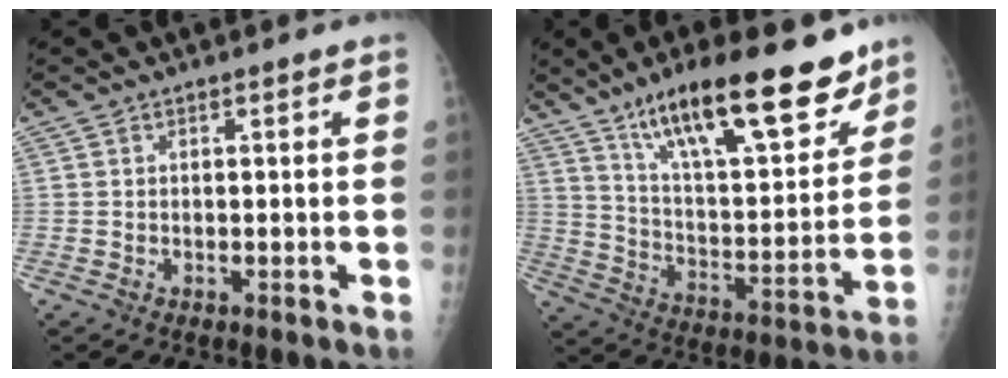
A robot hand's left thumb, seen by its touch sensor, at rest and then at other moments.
{"total": 24.2, "force": [16.3, 7.2, 16.4], "torque": [-0.225, -0.065, 0.268]}